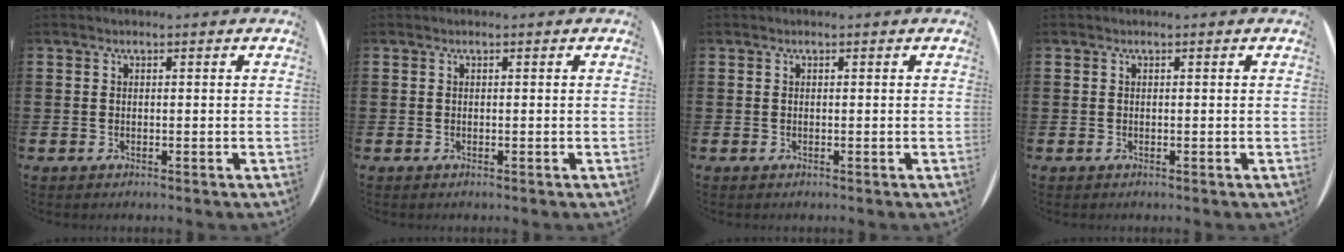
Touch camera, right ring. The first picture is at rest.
{"total": 0.0}
{"total": 0.0}
{"total": 0.0}